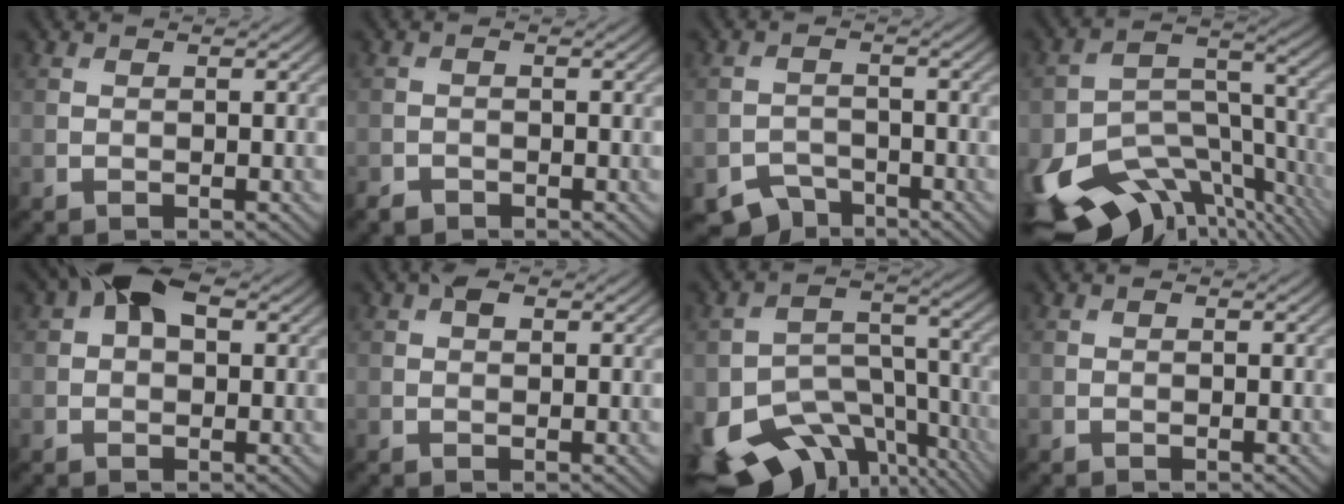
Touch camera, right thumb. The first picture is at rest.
{"total": 1.2, "force": [-1.1, 0.5, 0.1], "torque": [-0.002, 0.001, -0.023]}
{"total": 3.7, "force": [-3.1, 1.9, 0.8], "torque": [-0.010, -0.004, -0.058]}
{"total": 16.9, "force": [-10.1, 9.0, 10.1], "torque": [-0.219, -0.049, -0.141]}
{"total": 6.3, "force": [2.3, 3.8, 4.5], "torque": [-0.075, 0.015, 0.025]}
{"total": 1.6, "force": [0.8, 0.9, 1.1], "torque": [-0.018, 0.005, 0.011]}
{"total": 16.0, "force": [-9.8, 9.3, 8.6], "torque": [-0.175, -0.051, -0.138]}
{"total": 0.0}